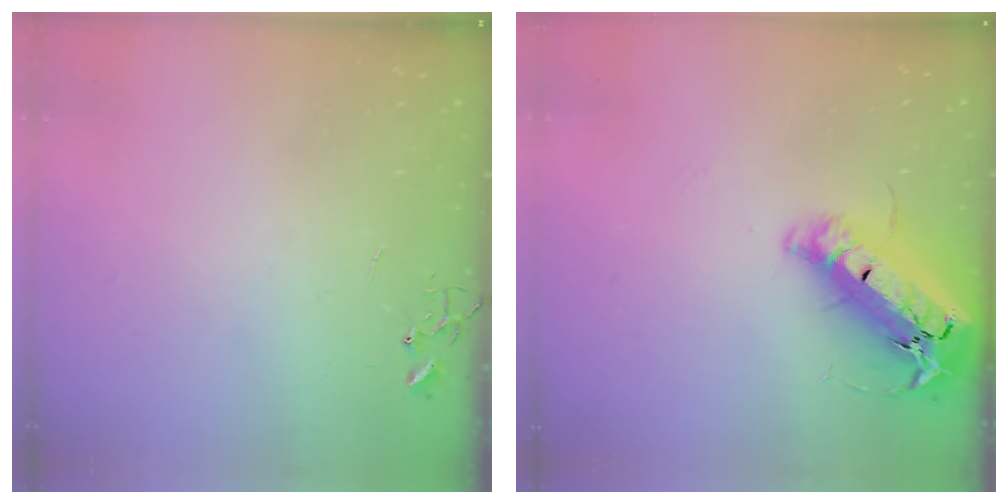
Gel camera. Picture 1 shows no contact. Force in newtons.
{"total": 25.0, "press": 24.5, "slide": 4.9}